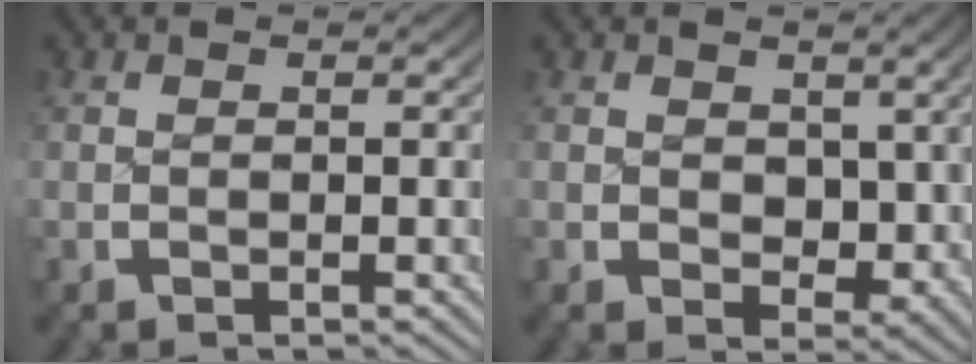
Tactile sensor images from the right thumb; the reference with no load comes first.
{"total": 3.3, "force": [1.0, 2.5, 1.9], "torque": [-0.033, -0.025, 0.031]}